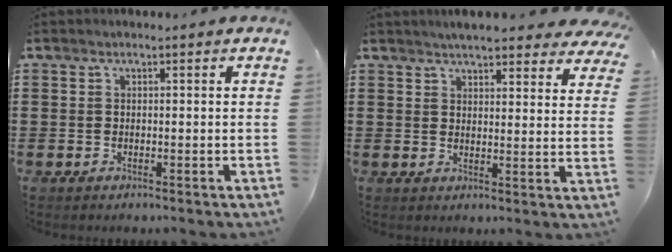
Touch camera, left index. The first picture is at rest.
{"total": 4.8, "force": [4.6, 0.4, 1.4], "torque": [-0.035, -0.017, 0.083]}